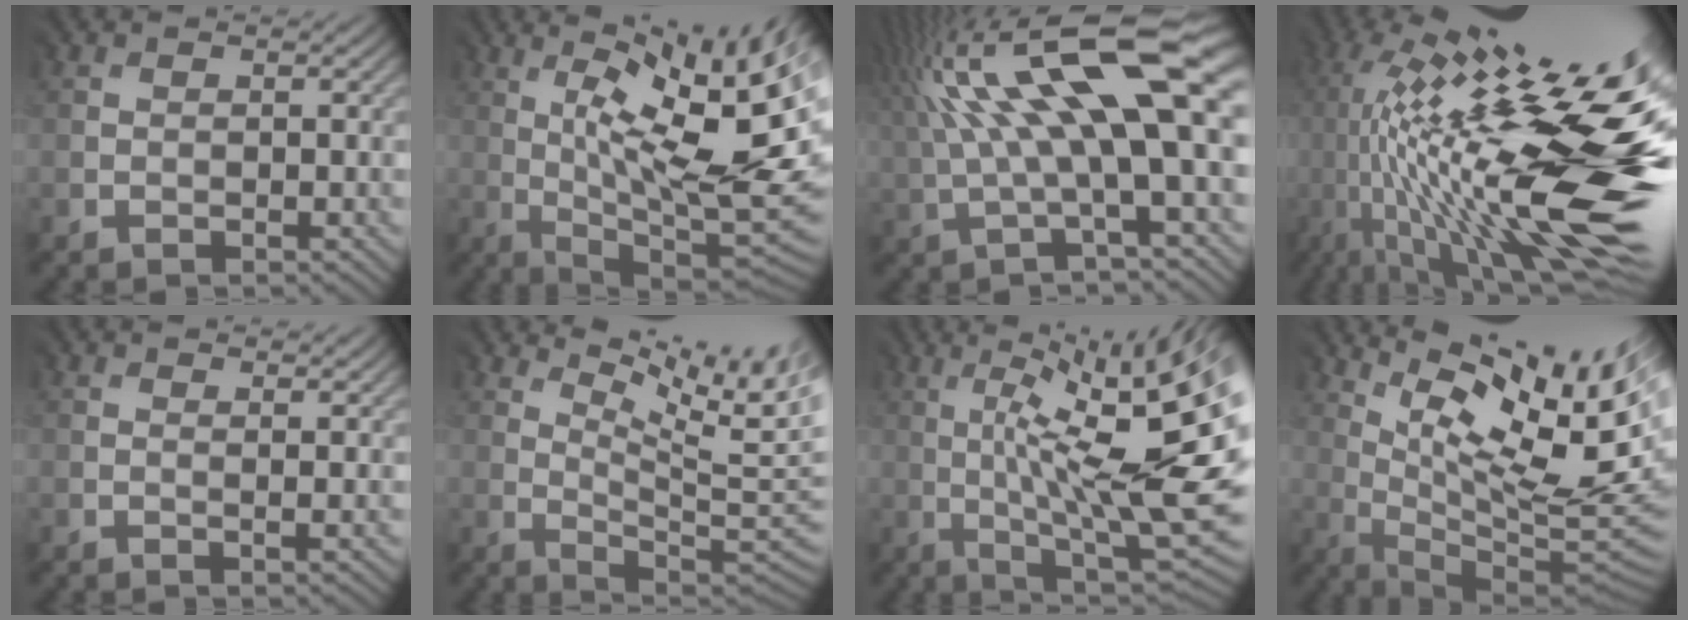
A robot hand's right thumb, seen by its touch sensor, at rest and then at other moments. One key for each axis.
{"total": 15.4, "fx": 2.1, "fy": 4.6, "fz": 14.6, "tx": -0.216, "ty": 0.012, "tz": 0.048}
{"total": 14.5, "fx": 2.9, "fy": 3.2, "fz": 13.9, "tx": -0.262, "ty": 0.020, "tz": 0.065}
{"total": 19.9, "fx": 0.4, "fy": 6.0, "fz": 19.0, "tx": -0.332, "ty": 0.004, "tz": 0.017}
{"total": 3.3, "fx": 2.2, "fy": 0.9, "fz": 2.2, "tx": -0.032, "ty": 0.001, "tz": 0.028}
{"total": 10.9, "fx": 6.1, "fy": 2.7, "fz": 8.7, "tx": -0.131, "ty": 0.002, "tz": 0.100}
{"total": 16.3, "fx": 0.6, "fy": 3.0, "fz": 16.0, "tx": -0.233, "ty": 0.007, "tz": 0.039}
{"total": 14.8, "fx": 6.7, "fy": 3.3, "fz": 12.7, "tx": -0.202, "ty": -0.006, "tz": 0.132}